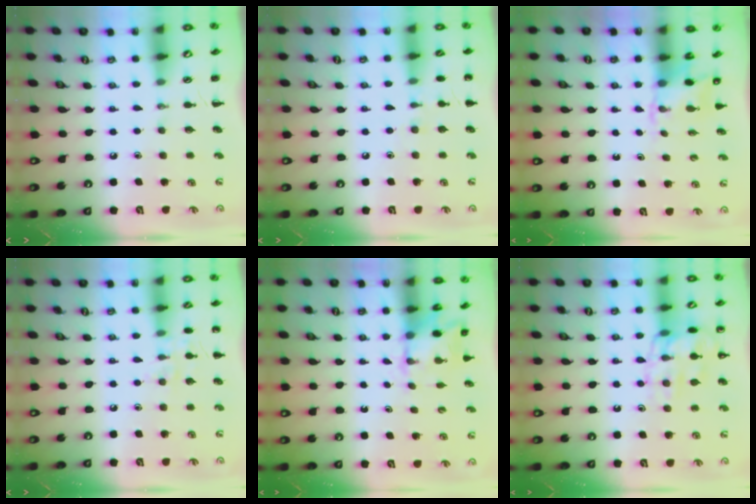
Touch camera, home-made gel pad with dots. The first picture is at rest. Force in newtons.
{"total": 4.8, "press": 4.5, "slide": 1.5}
{"total": 2.5, "press": 2.3, "slide": 1.0}
{"total": 6.9, "press": 6.7, "slide": 1.8}
{"total": 3.4, "press": 3.2, "slide": 1.2}
{"total": 13.1, "press": 13.0, "slide": 1.1}